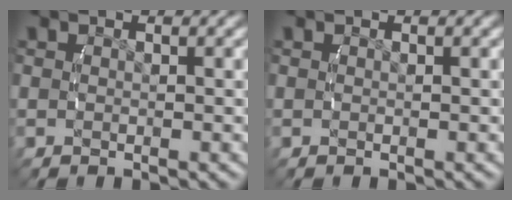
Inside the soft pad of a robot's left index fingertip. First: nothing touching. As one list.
[{"total": 0.0}]